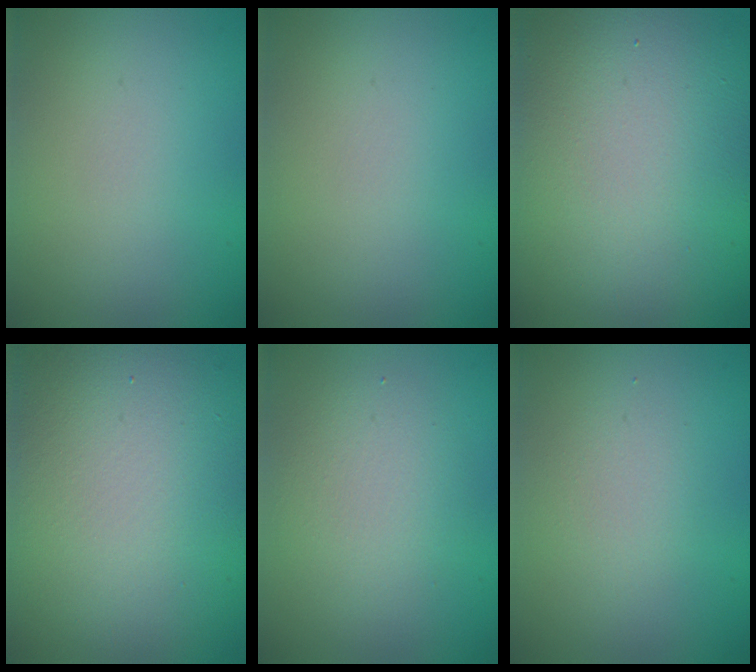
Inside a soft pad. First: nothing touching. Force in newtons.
{"total": 0.0}
{"total": 15.9, "press": 15.8, "slide": 0.9}
{"total": 13.5, "press": 13.5, "slide": 0.5}
{"total": 3.3, "press": 3.3, "slide": 0.1}
{"total": 1.6, "press": 1.6, "slide": 0.1}